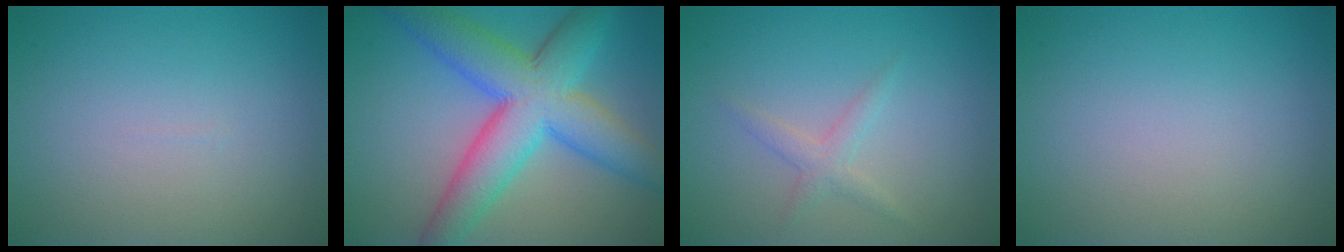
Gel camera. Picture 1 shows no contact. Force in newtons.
{"total": 9.9, "press": 9.9, "slide": 0.1}
{"total": 1.6, "press": 1.6, "slide": 0.0}
{"total": 0.0}